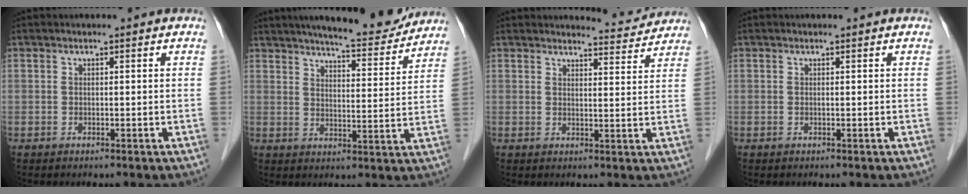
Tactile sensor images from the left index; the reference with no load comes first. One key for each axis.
{"total": 13.4, "fx": 12.2, "fy": 1.8, "fz": 5.2, "tx": -0.072, "ty": -0.008, "tz": 0.162}
{"total": 4.6, "fx": 4.6, "fy": 0.3, "fz": -0.5, "tx": -0.003, "ty": -0.012, "tz": 0.053}
{"total": 0.0}